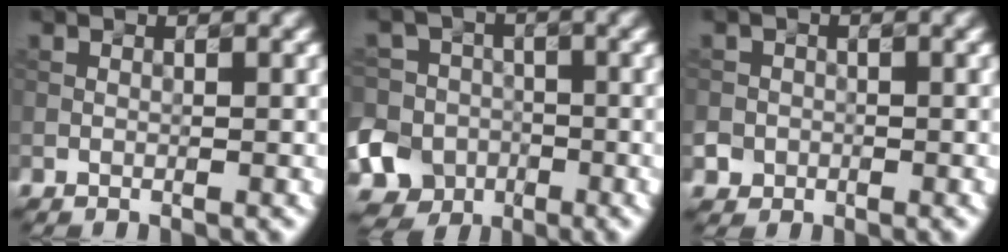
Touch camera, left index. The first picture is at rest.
{"total": 15.5, "force": [-6.6, 13.4, 4.1], "torque": [-0.112, -0.016, -0.145]}
{"total": 2.5, "force": [-1.1, 2.2, 0.3], "torque": [0.005, -0.001, -0.023]}